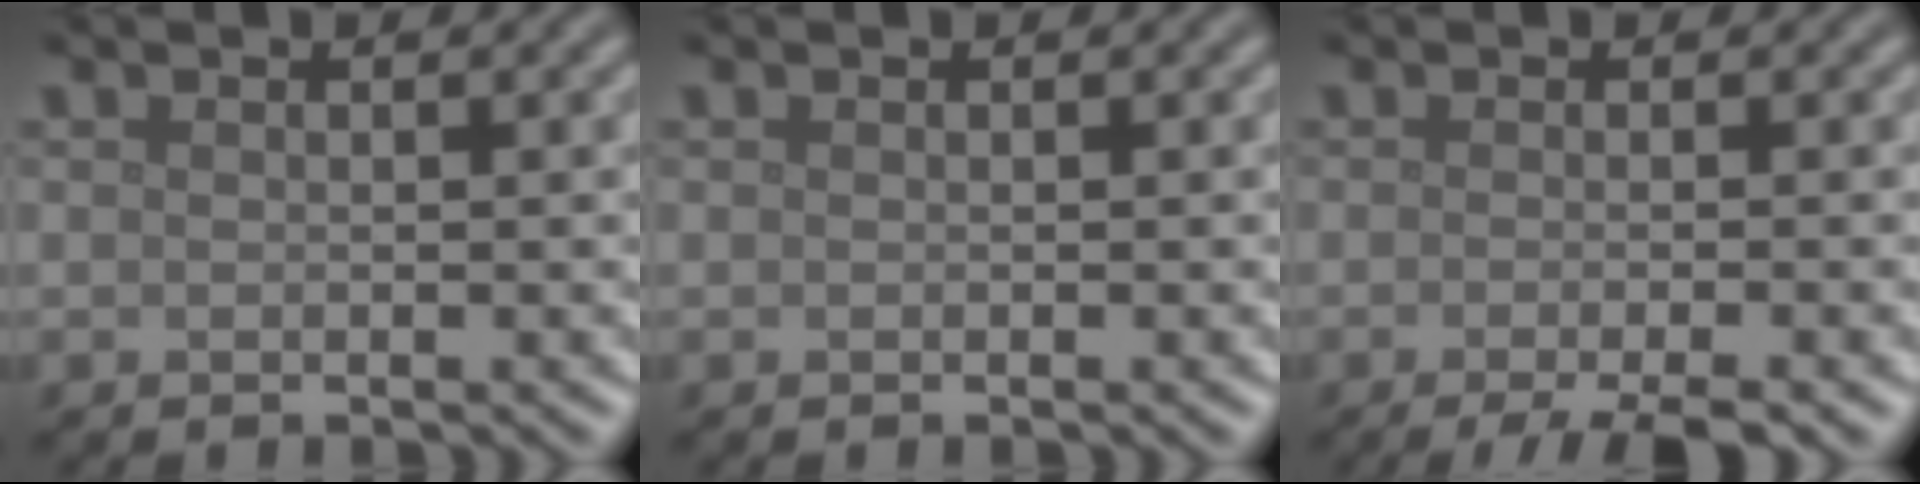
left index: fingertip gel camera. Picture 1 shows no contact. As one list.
[{"total": 0.0}, {"total": 4.5, "force": [-2.6, 1.0, 3.6], "torque": [-0.037, -0.003, -0.044]}]